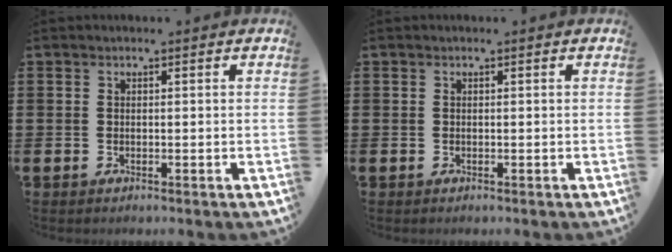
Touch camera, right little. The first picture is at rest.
{"total": 0.0}